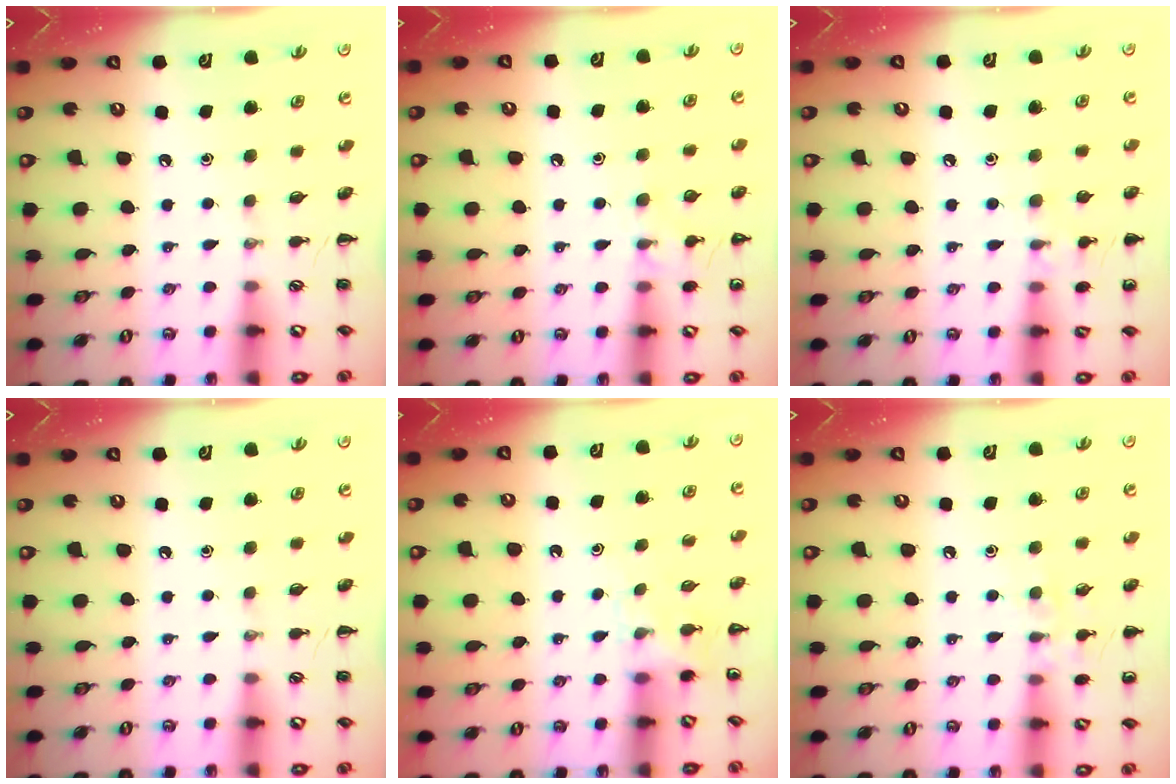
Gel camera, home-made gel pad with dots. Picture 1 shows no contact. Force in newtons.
{"total": 9.1, "press": 8.9, "slide": 2.1}
{"total": 7.2, "press": 6.8, "slide": 2.2}
{"total": 0.0}
{"total": 5.1, "press": 4.8, "slide": 1.5}
{"total": 7.0, "press": 6.8, "slide": 1.6}